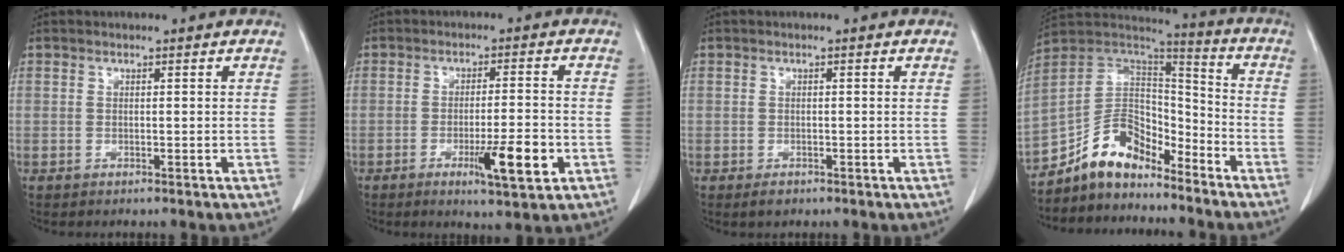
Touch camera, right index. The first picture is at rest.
{"total": 8.0, "force": [-3.1, 0.9, 7.2], "torque": [-0.112, -0.010, -0.044]}
{"total": 1.3, "force": [-0.8, 0.8, 0.6], "torque": [-0.009, 0.001, -0.008]}
{"total": 11.8, "force": [-9.4, 5.5, 4.6], "torque": [-0.080, 0.048, -0.174]}